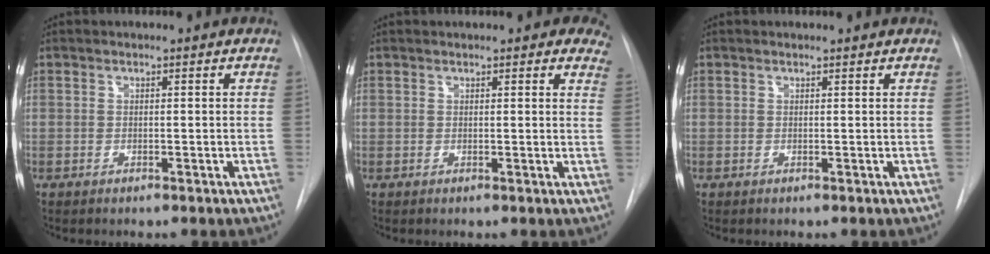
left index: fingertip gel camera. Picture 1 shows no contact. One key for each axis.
{"total": 7.9, "fx": 6.7, "fy": 2.6, "fz": 3.2, "tx": -0.013, "ty": -0.008, "tz": 0.053}
{"total": 0.9, "fx": 0.9, "fy": 0.1, "fz": 0.1, "tx": -0.008, "ty": 0.005, "tz": 0.009}